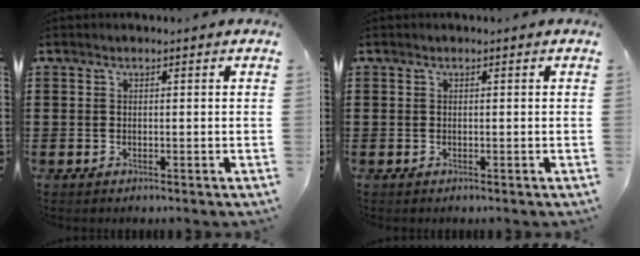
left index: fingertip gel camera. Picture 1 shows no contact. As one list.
[{"total": 0.0}]